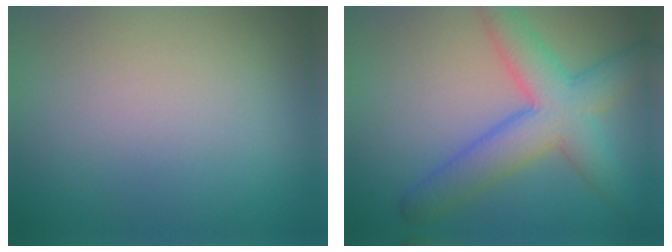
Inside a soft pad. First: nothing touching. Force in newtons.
{"total": 7.0, "press": 7.0, "slide": 0.2}